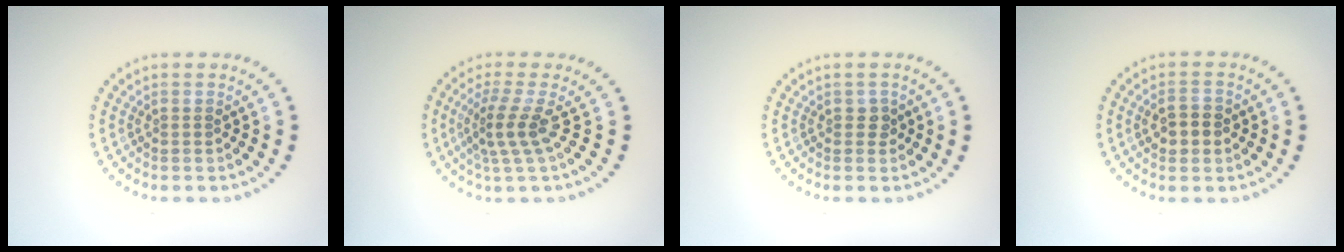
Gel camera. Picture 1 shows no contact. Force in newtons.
{"total": 3.0, "press": 2.0, "slide": 2.2}
{"total": 1.0, "press": 0.9, "slide": 0.3}
{"total": 2.5, "press": 2.5, "slide": 0.1}